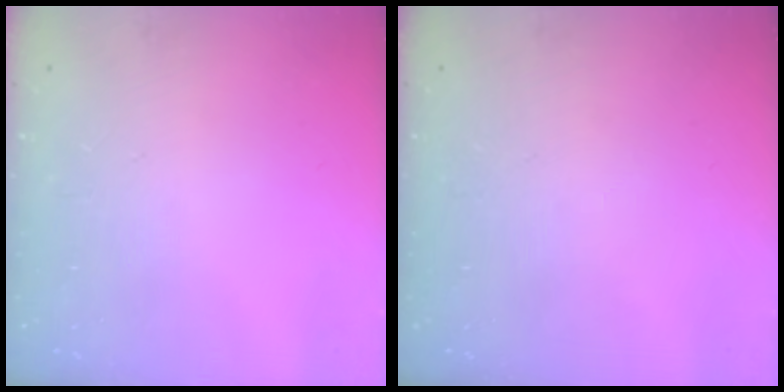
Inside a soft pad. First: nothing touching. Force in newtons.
{"total": 0.0}